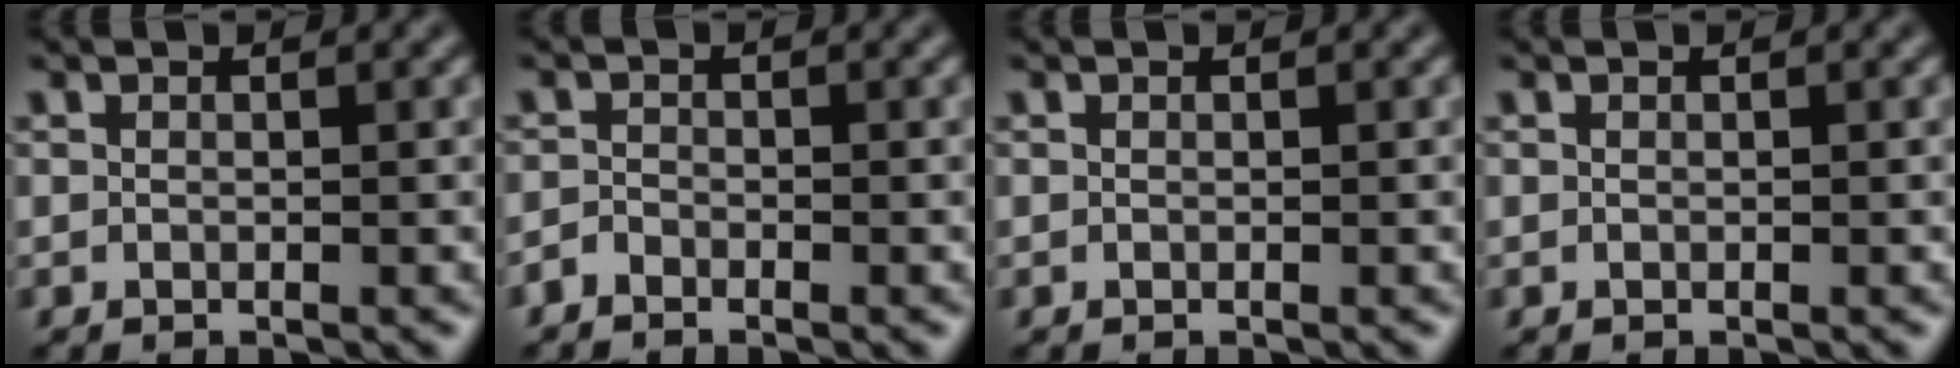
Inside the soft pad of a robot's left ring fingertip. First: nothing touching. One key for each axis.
{"total": 1.1, "fx": -1.0, "fy": 0.4, "fz": 0.2, "tx": -0.007, "ty": 0.007, "tz": -0.024}
{"total": 0.0}
{"total": 0.0}